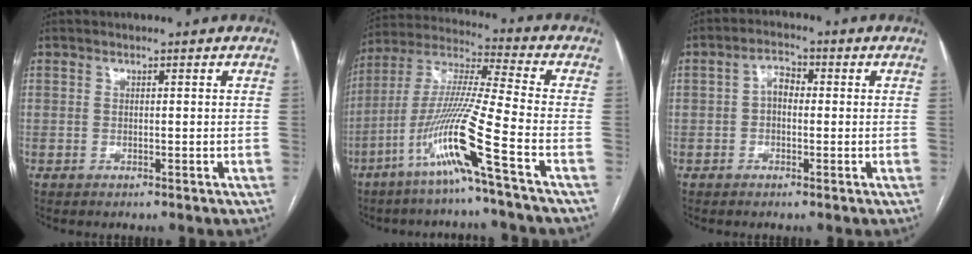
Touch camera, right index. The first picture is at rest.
{"total": 14.5, "force": [-7.0, -2.0, 12.5], "torque": [-0.260, -0.017, -0.142]}
{"total": 3.3, "force": [-0.1, 2.2, 2.5], "torque": [-0.041, 0.018, -0.006]}